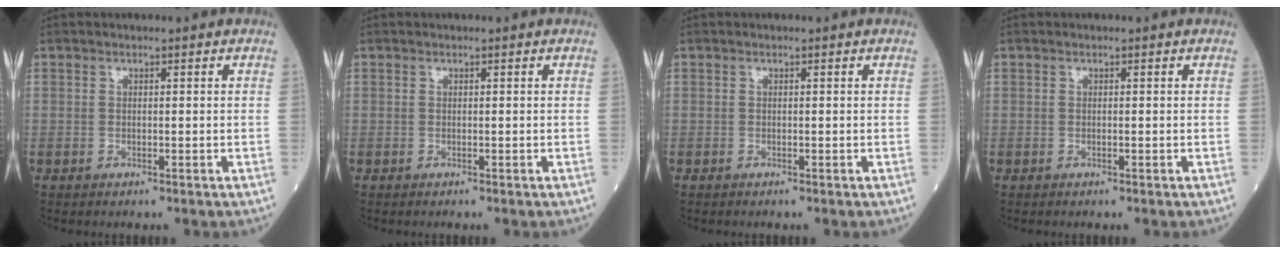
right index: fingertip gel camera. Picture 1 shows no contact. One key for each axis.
{"total": 0.0}
{"total": 0.0}
{"total": 0.0}